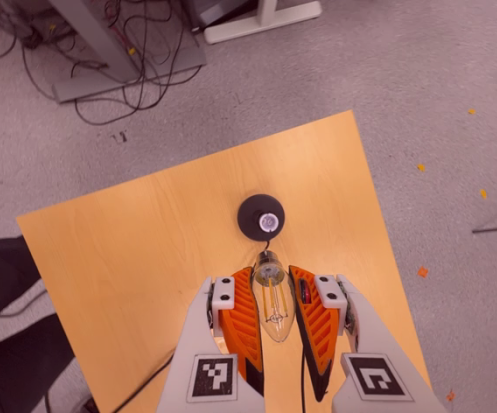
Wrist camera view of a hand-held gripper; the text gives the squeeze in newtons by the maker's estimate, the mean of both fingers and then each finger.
{"total": 20.8, "left": 23.1, "right": 18.5}